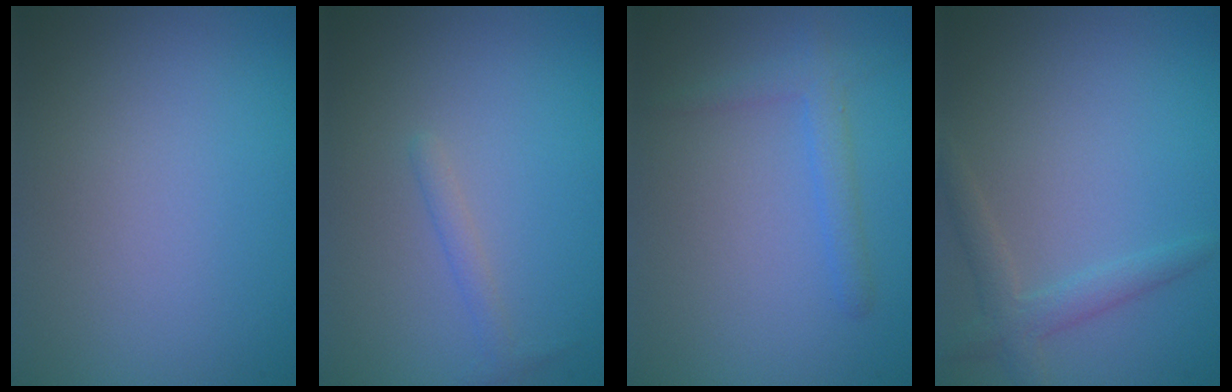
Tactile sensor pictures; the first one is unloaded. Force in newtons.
{"total": 1.0, "press": 1.0, "slide": 0.0}
{"total": 1.9, "press": 1.9, "slide": 0.1}
{"total": 2.2, "press": 2.2, "slide": 0.2}